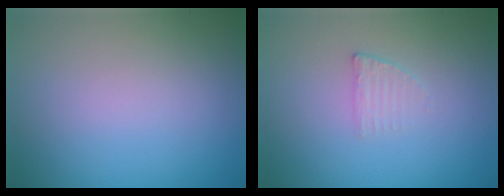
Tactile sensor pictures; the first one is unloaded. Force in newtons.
{"total": 1.2, "press": 1.2, "slide": 0.3}